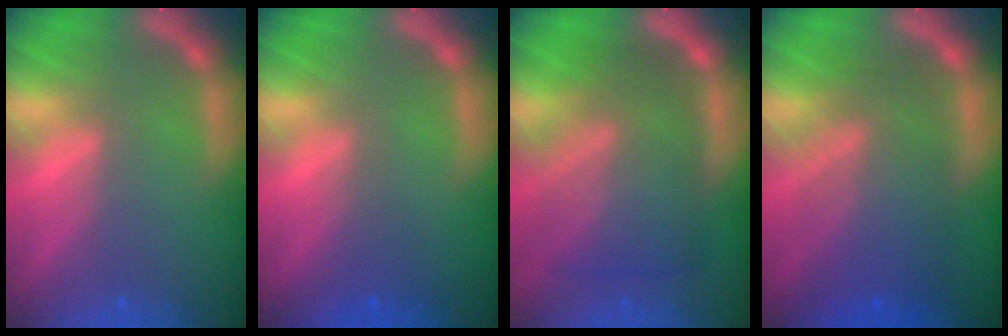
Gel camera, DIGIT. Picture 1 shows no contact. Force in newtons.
{"total": 1.4}
{"total": 9.5}
{"total": 8.6}